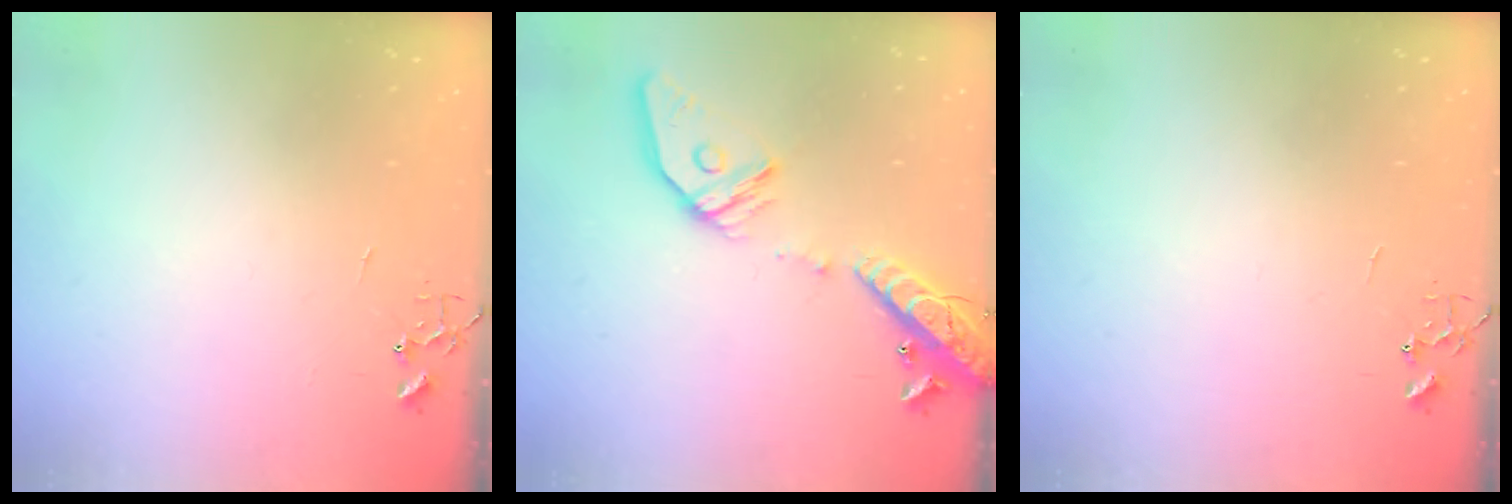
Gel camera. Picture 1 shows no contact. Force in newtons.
{"total": 18.3, "press": 17.9, "slide": 3.6}
{"total": 0.0}